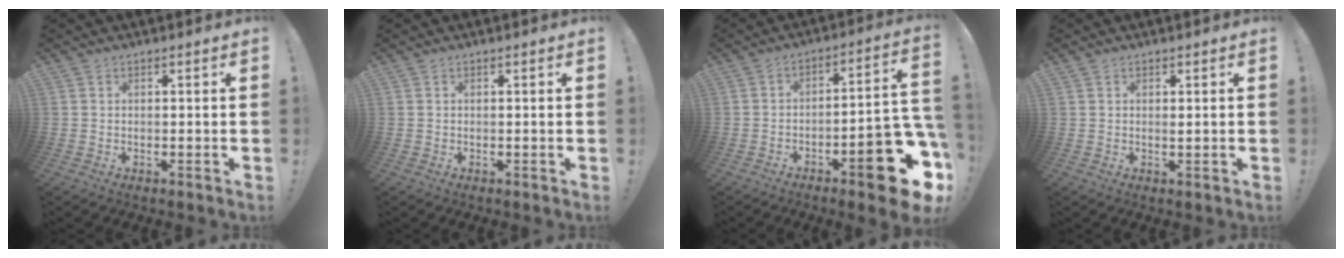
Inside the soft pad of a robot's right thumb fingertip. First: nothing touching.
{"total": 0.0}
{"total": 17.7, "force": [-9.0, 5.0, 14.5], "torque": [-0.173, 0.053, -0.132]}
{"total": 0.7, "force": [0.5, -0.2, 0.5], "torque": [-0.003, -0.006, 0.007]}